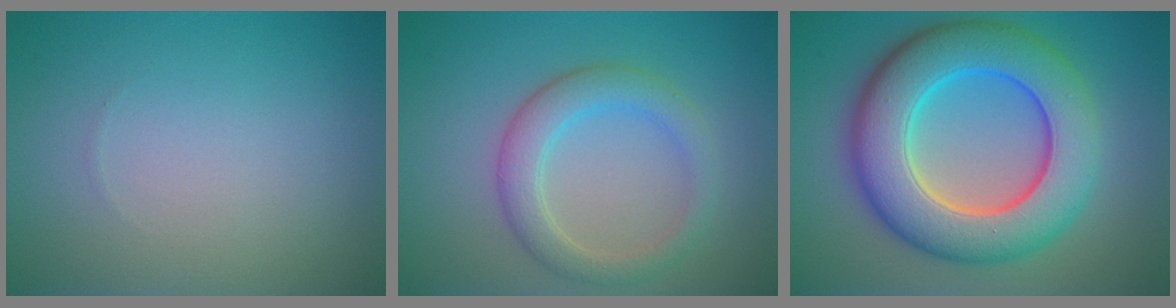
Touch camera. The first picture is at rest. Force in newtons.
{"total": 3.7, "press": 3.7, "slide": 0.5}
{"total": 11.1, "press": 11.1, "slide": 0.5}